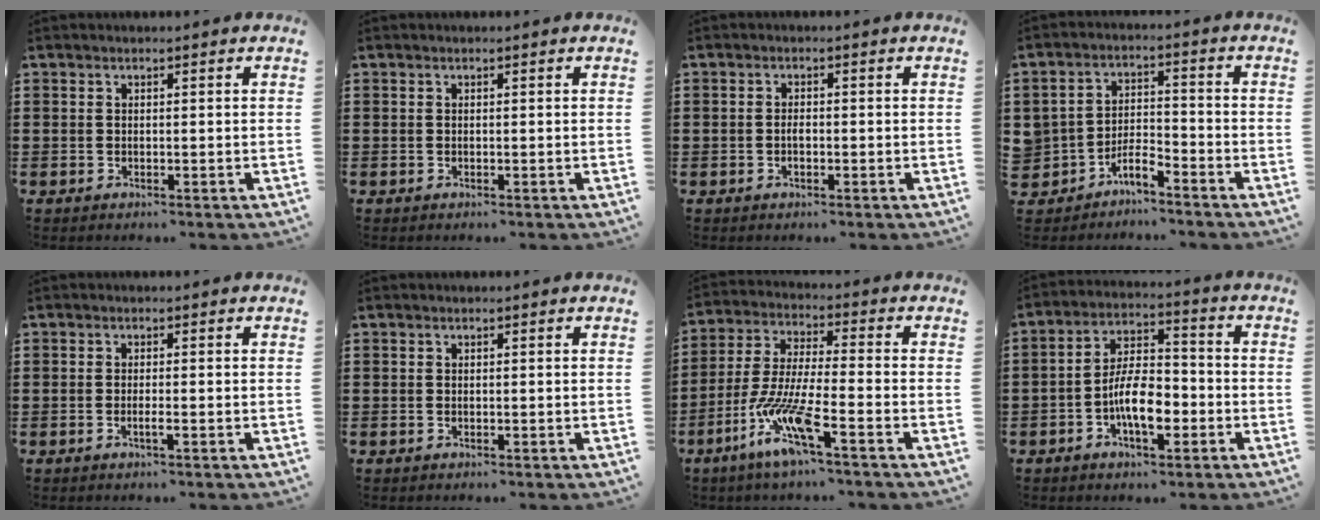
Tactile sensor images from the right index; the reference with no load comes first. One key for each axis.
{"total": 0.0}
{"total": 1.3, "fx": -0.4, "fy": 0.4, "fz": 1.2, "tx": -0.025, "ty": -0.004, "tz": -0.007}
{"total": 3.5, "fx": -3.3, "fy": 0.2, "fz": 1.4, "tx": -0.036, "ty": 0.006, "tz": -0.070}
{"total": 1.4, "fx": -0.6, "fy": 0.1, "fz": 1.2, "tx": -0.020, "ty": -0.001, "tz": -0.012}
{"total": 0.0}
{"total": 10.3, "fx": -6.2, "fy": 1.3, "fz": 8.1, "tx": -0.188, "ty": -0.014, "tz": -0.125}
{"total": 8.2, "fx": -3.0, "fy": 3.7, "fz": 6.7, "tx": -0.118, "ty": 0.005, "tz": -0.056}